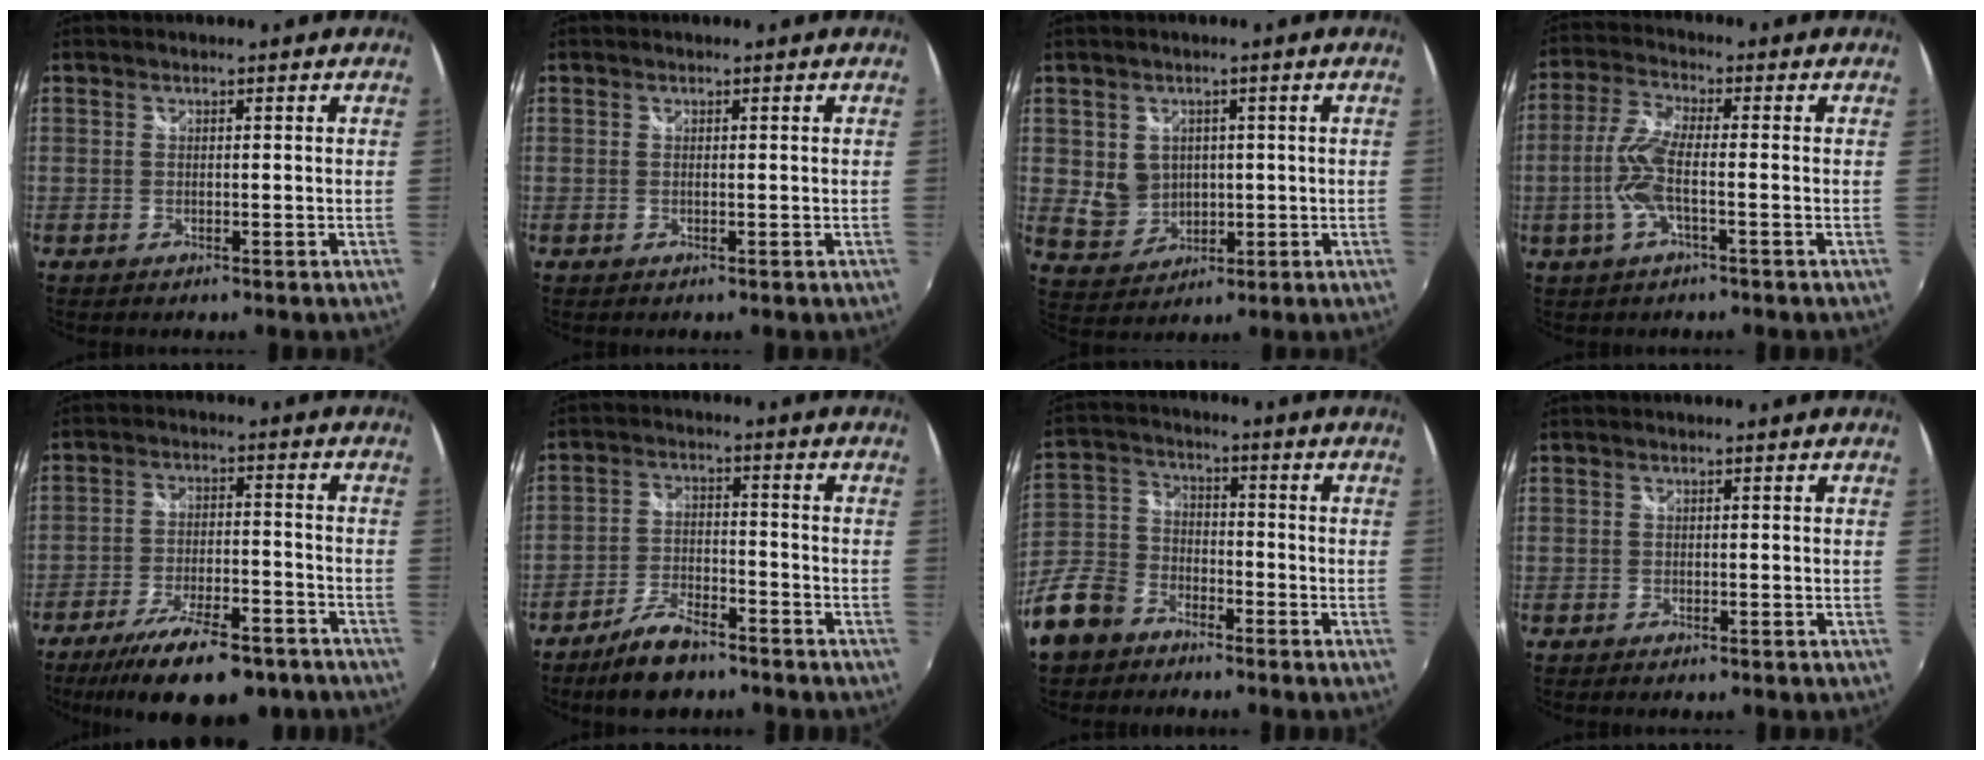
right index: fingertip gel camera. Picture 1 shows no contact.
{"total": 0.0}
{"total": 6.3, "force": [0.7, 5.7, 2.6], "torque": [-0.056, 0.002, 0.029]}
{"total": 7.9, "force": [-1.9, 1.7, 7.5], "torque": [-0.169, 0.003, -0.040]}
{"total": 17.8, "force": [-13.4, 5.4, 10.4], "torque": [-0.196, -0.028, -0.197]}
{"total": 8.7, "force": [-6.8, 3.1, 4.4], "torque": [-0.103, 0.001, -0.121]}
{"total": 13.9, "force": [-8.8, 9.2, 5.6], "torque": [-0.158, 0.019, -0.169]}
{"total": 1.1, "force": [-0.9, 0.3, 0.5], "torque": [-0.013, -0.006, -0.017]}